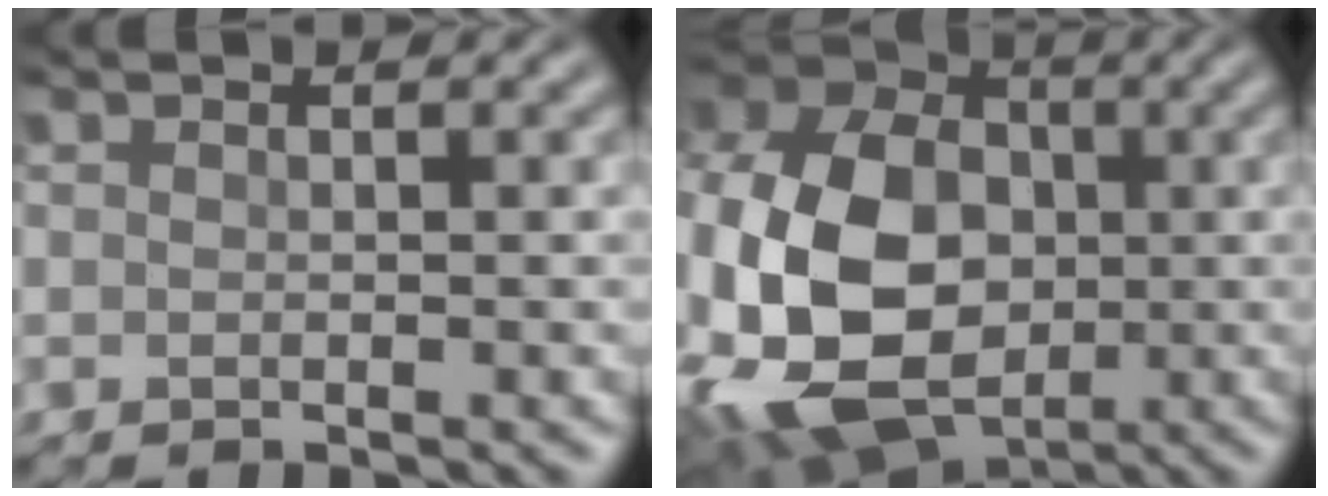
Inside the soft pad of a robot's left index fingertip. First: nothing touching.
{"total": 18.0, "force": [-3.0, 12.9, 12.1], "torque": [-0.280, -0.017, -0.049]}